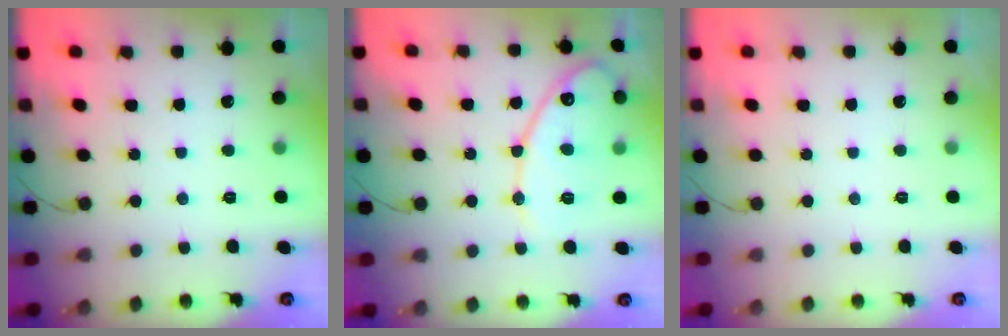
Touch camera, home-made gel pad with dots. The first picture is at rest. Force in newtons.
{"total": 14.0, "press": 14.0, "slide": 0.7}
{"total": 0.0}